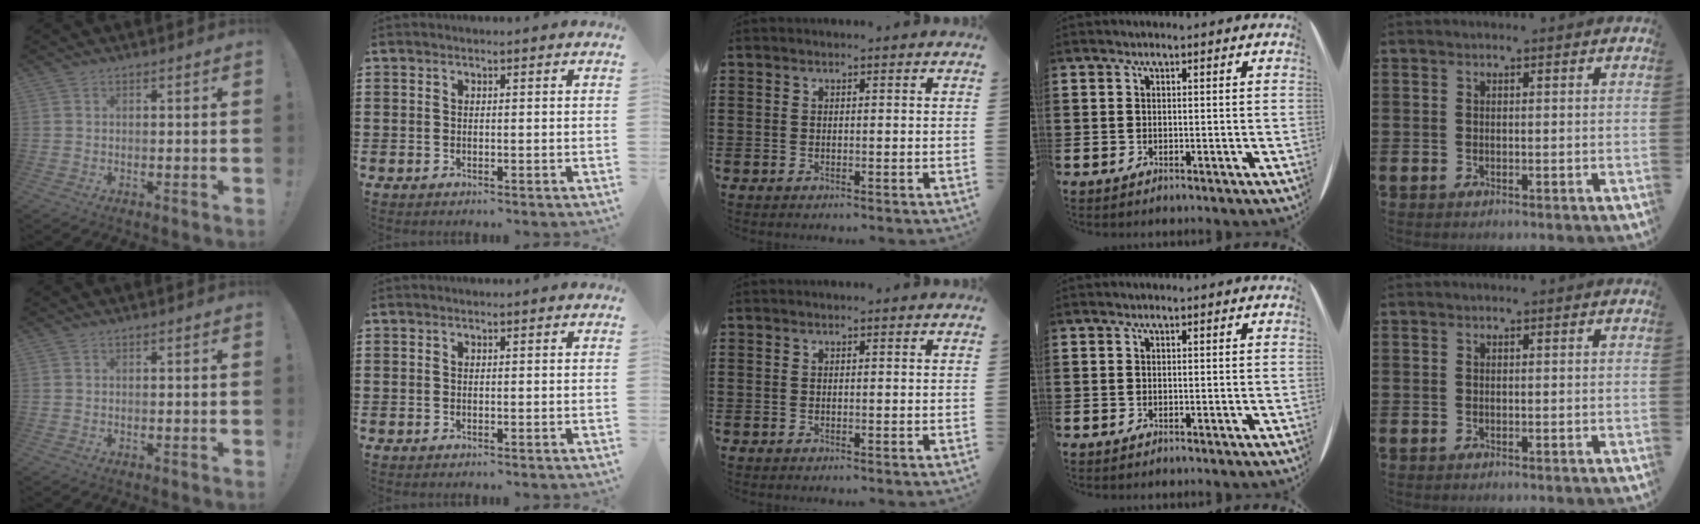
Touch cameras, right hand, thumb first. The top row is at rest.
{}